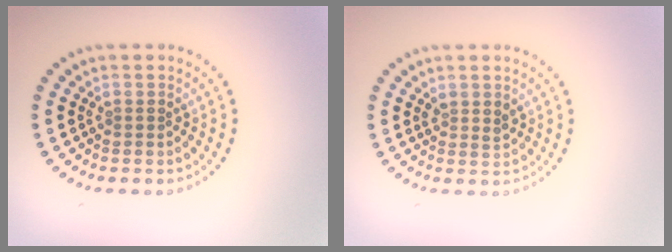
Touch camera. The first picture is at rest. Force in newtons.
{"total": 1.2, "press": 1.0, "slide": 0.6}